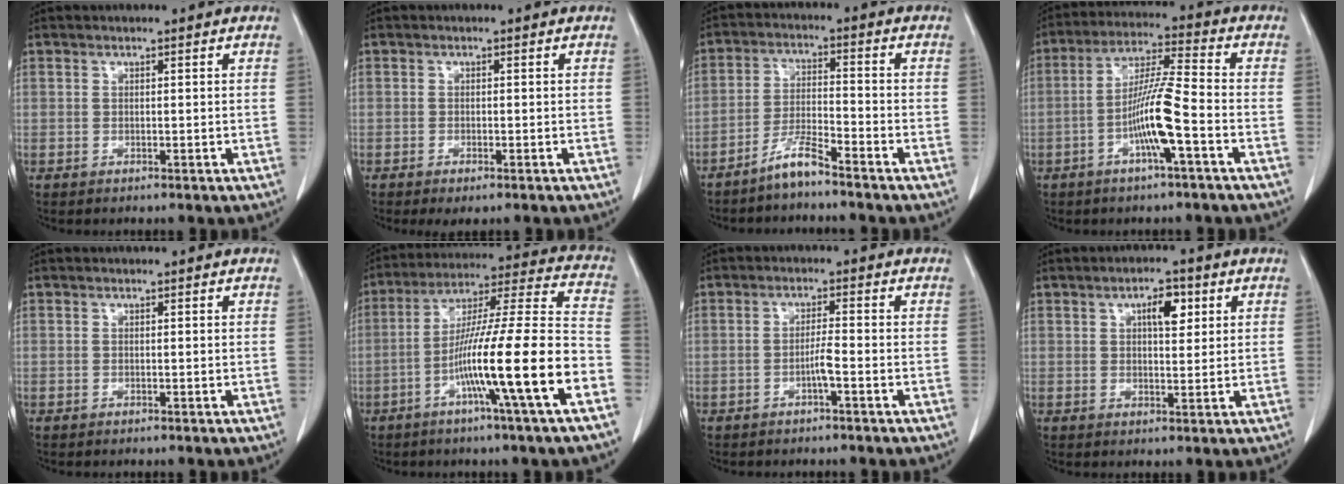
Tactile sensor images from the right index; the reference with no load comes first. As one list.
[{"total": 2.2, "force": [-1.5, 0.6, 1.5], "torque": [-0.020, -0.005, -0.020]}, {"total": 5.1, "force": [-4.3, -0.1, 2.8], "torque": [-0.059, -0.010, -0.089]}, {"total": 9.5, "force": [-3.3, -0.1, 9.0], "torque": [-0.175, 0.005, -0.064]}, {"total": 0.0}, {"total": 18.7, "force": [-7.2, -0.8, 17.2], "torque": [-0.287, -0.005, -0.128]}, {"total": 2.5, "force": [-1.1, -0.2, 2.3], "torque": [-0.040, 0.001, -0.021]}, {"total": 4.5, "force": [1.8, 1.8, 3.8], "torque": [-0.060, 0.006, 0.027]}]